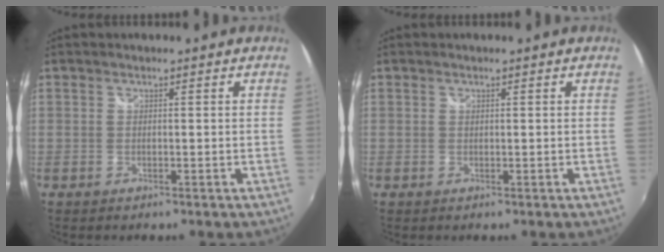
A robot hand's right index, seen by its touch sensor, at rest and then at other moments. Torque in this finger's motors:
{"motor_torque": [-0.17, 0.23, -0.03, -0.01]}